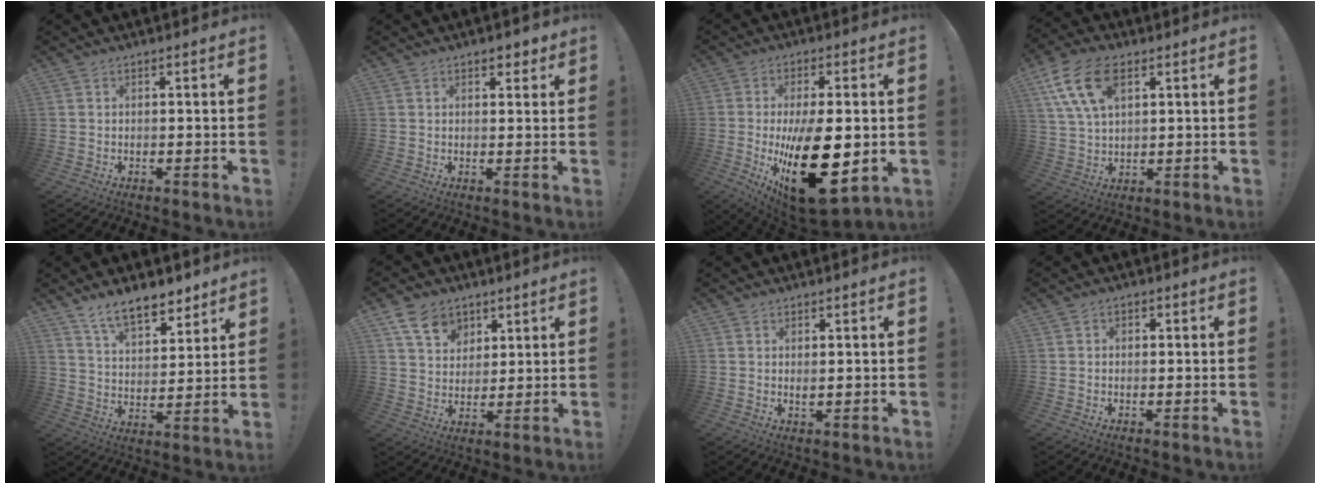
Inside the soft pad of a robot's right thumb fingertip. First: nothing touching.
{"total": 2.8, "force": [1.9, 1.7, 1.1], "torque": [0.005, -0.012, 0.030]}
{"total": 25.2, "force": [-3.9, 10.8, 22.4], "torque": [-0.368, -0.004, -0.045]}
{"total": 14.7, "force": [6.4, 8.7, 9.9], "torque": [-0.191, -0.014, 0.119]}
{"total": 12.4, "force": [9.5, 5.3, 5.9], "torque": [-0.096, -0.056, 0.174]}
{"total": 10.7, "force": [6.3, 7.6, 4.2], "torque": [-0.078, -0.028, 0.125]}
{"total": 1.2, "force": [0.8, 0.4, 0.7], "torque": [0.000, -0.006, 0.011]}
{"total": 1.3, "force": [-0.3, 1.1, 0.6], "torque": [-0.001, 0.002, -0.008]}